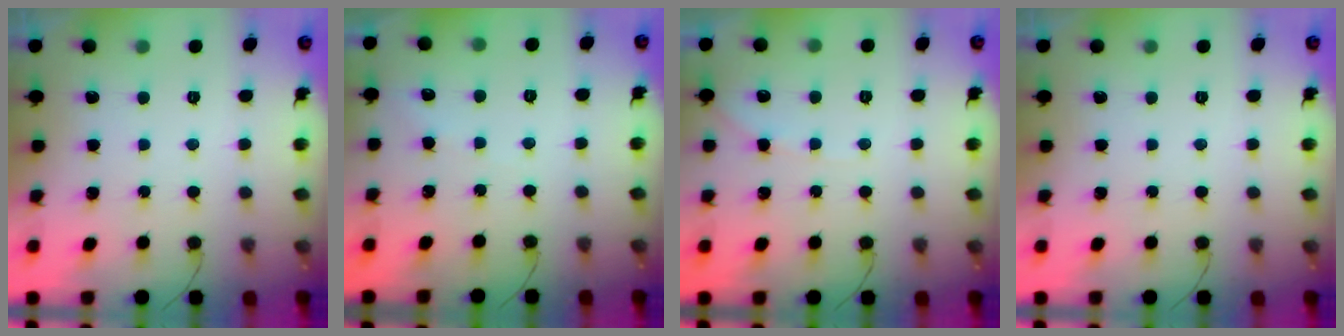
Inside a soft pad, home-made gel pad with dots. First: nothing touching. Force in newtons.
{"total": 2.7, "press": 2.6, "slide": 0.5}
{"total": 4.7, "press": 4.6, "slide": 0.7}
{"total": 0.0}